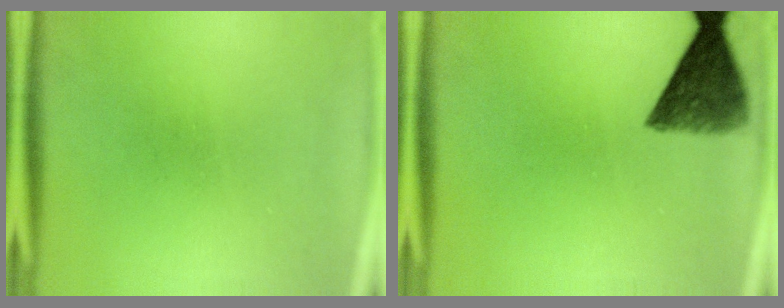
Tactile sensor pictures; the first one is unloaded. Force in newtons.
{"total": 8.5}